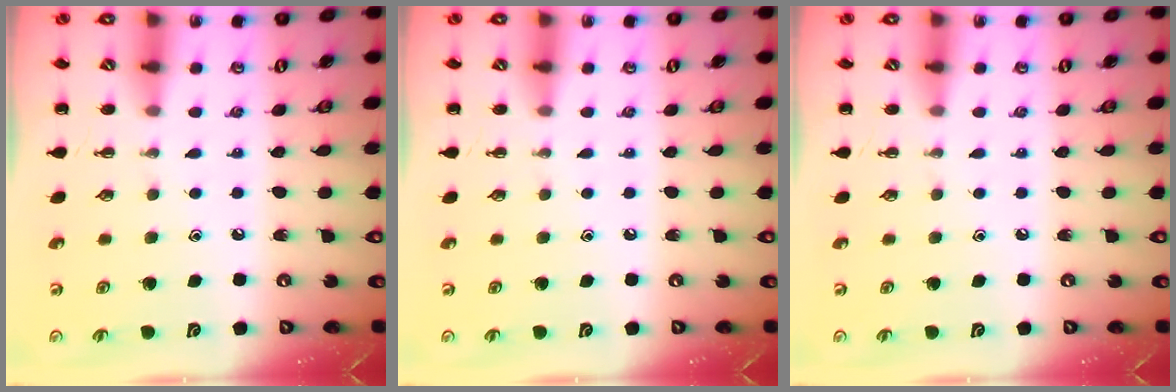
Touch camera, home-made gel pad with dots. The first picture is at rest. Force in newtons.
{"total": 0.0}
{"total": 0.0}